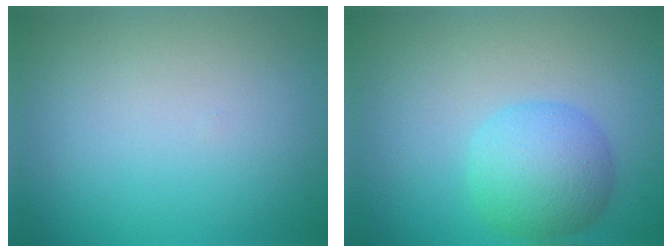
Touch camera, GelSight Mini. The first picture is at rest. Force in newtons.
{"total": 4.5, "press": 4.5, "slide": 0.2}